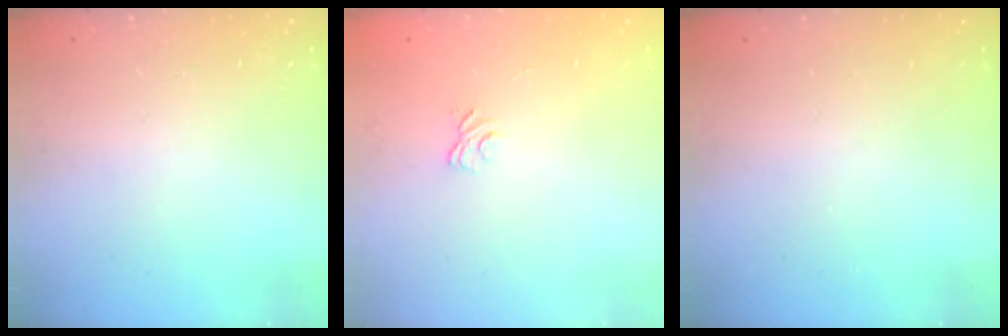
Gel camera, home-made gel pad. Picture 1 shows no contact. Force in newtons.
{"total": 3.3, "press": 3.0, "slide": 1.3}
{"total": 0.0}